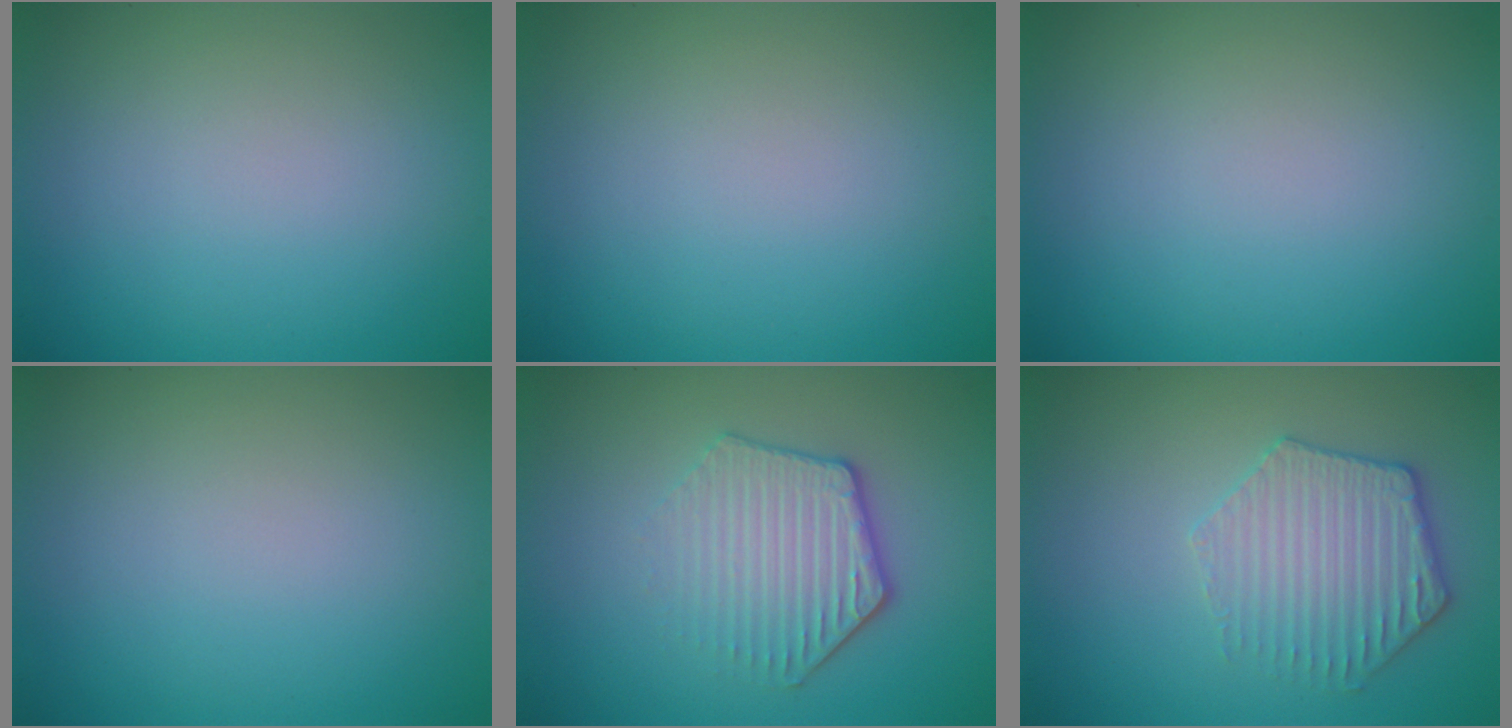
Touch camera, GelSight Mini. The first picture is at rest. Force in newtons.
{"total": 0.0}
{"total": 0.0}
{"total": 0.0}
{"total": 4.1, "press": 3.4, "slide": 2.3}
{"total": 3.5, "press": 3.4, "slide": 0.4}